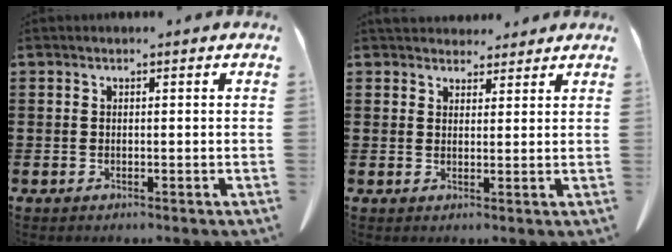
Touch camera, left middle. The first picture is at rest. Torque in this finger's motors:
{"motor_torque": [0.30, -0.30, 0.05, 0.04]}